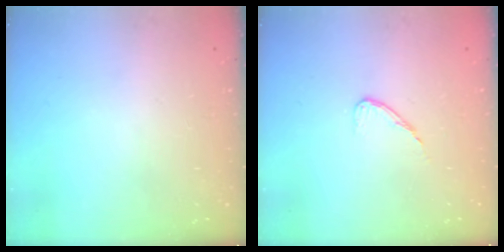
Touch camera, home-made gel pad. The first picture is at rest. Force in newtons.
{"total": 5.6, "press": 5.6, "slide": 0.4}